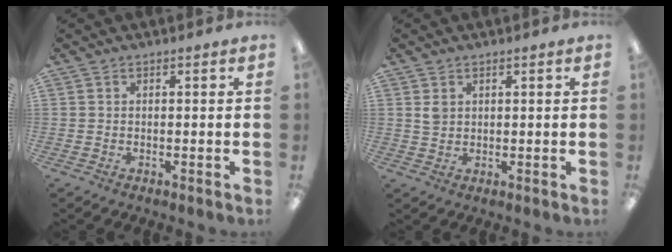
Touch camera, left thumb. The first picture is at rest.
{"total": 2.4, "force": [1.0, 1.9, 1.0], "torque": [-0.015, 0.001, 0.016]}